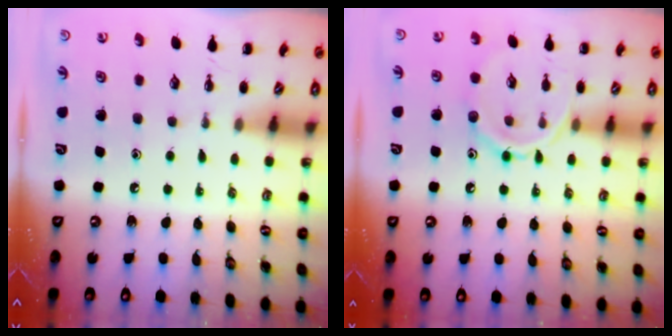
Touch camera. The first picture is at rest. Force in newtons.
{"total": 10.7, "press": 10.6, "slide": 0.6}